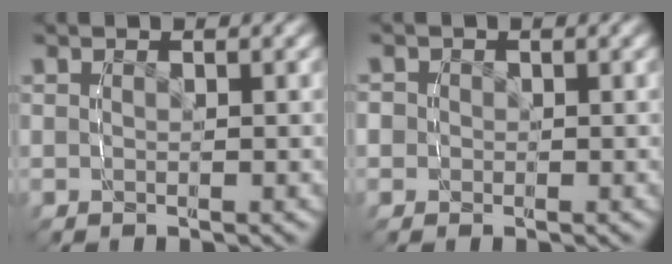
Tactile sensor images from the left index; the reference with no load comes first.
{"total": 2.2, "force": [-0.3, 2.1, -0.2], "torque": [-0.001, -0.011, -0.001]}